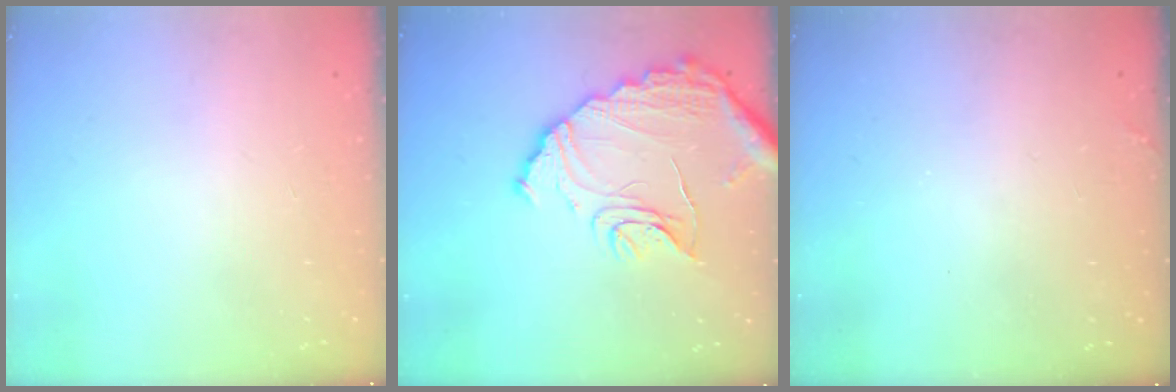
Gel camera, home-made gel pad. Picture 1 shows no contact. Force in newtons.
{"total": 15.0, "press": 15.0, "slide": 0.5}
{"total": 5.0, "press": 5.0, "slide": 0.0}